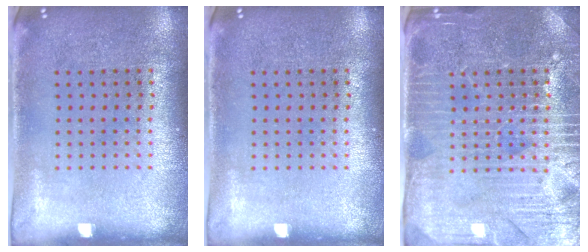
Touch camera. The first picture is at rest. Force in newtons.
{"total": 0.0}
{"total": 4.3, "press": 4.1, "slide": 1.3}